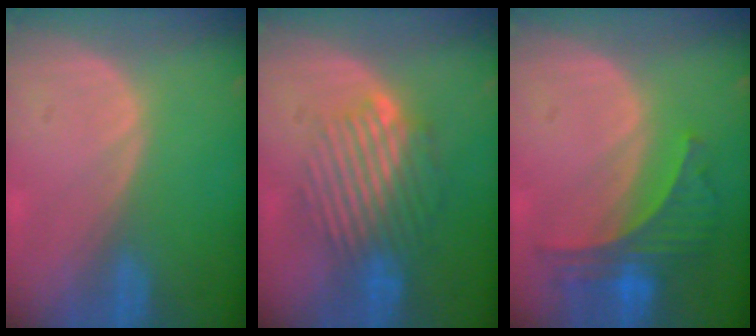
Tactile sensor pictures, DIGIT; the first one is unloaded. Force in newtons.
{"total": 9.1, "press": 8.1, "slide": 4.3}
{"total": 6.8, "press": 6.3, "slide": 2.5}